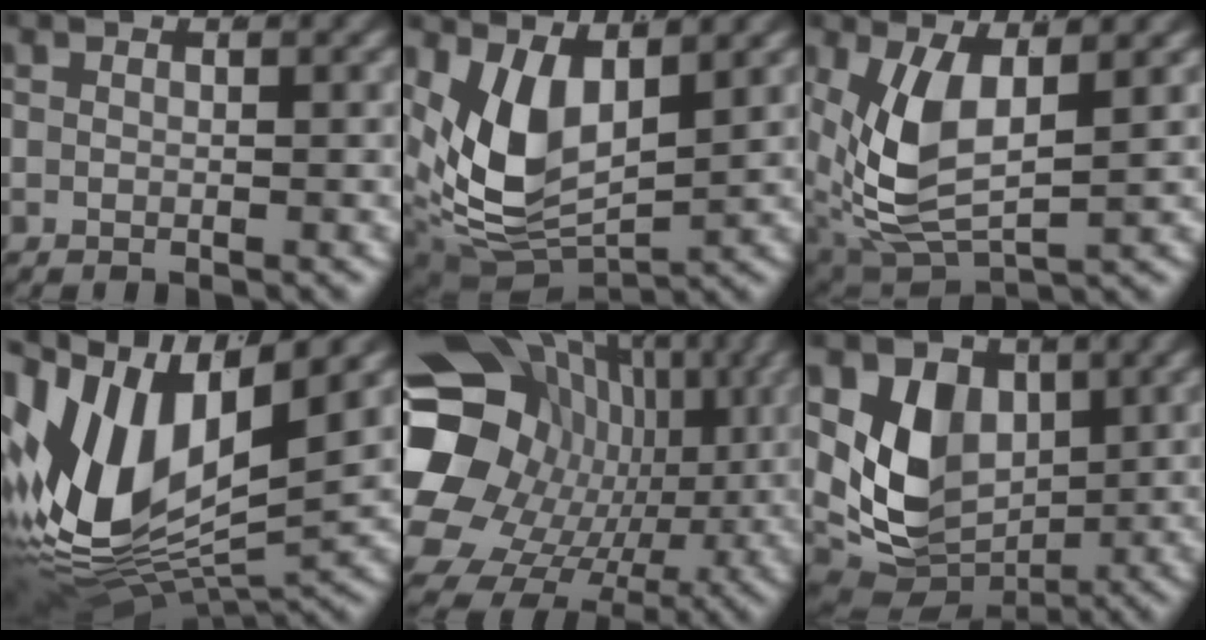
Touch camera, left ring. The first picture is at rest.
{"total": 9.5, "force": [0.5, 6.5, 6.9], "torque": [-0.153, -0.046, 0.033]}
{"total": 6.1, "force": [0.2, 3.4, 5.1], "torque": [-0.120, -0.034, 0.029]}
{"total": 15.5, "force": [0.9, 10.5, 11.5], "torque": [-0.235, -0.031, 0.031]}
{"total": 21.2, "force": [0.5, 16.7, 13.1], "torque": [-0.257, -0.055, 0.017]}
{"total": 10.8, "force": [0.8, 8.5, 6.6], "torque": [-0.125, -0.030, 0.024]}